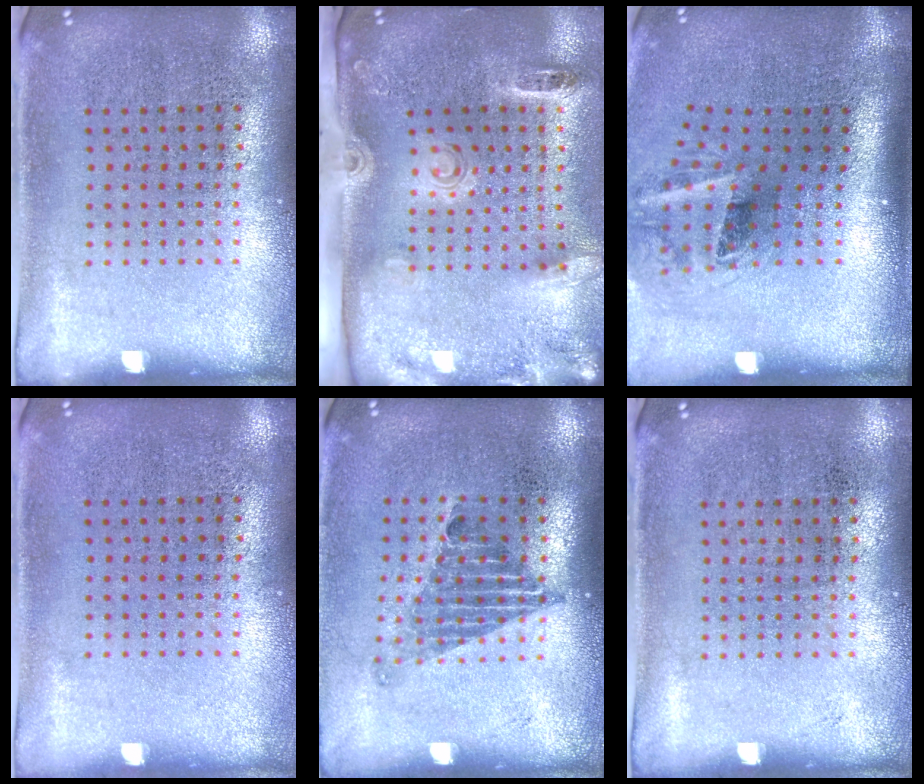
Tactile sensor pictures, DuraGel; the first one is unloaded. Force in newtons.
{"total": 2.9, "press": 2.0, "slide": 2.1}
{"total": 2.1, "press": 1.3, "slide": 1.6}
{"total": 0.0}
{"total": 1.3, "press": 1.0, "slide": 0.9}
{"total": 0.0}